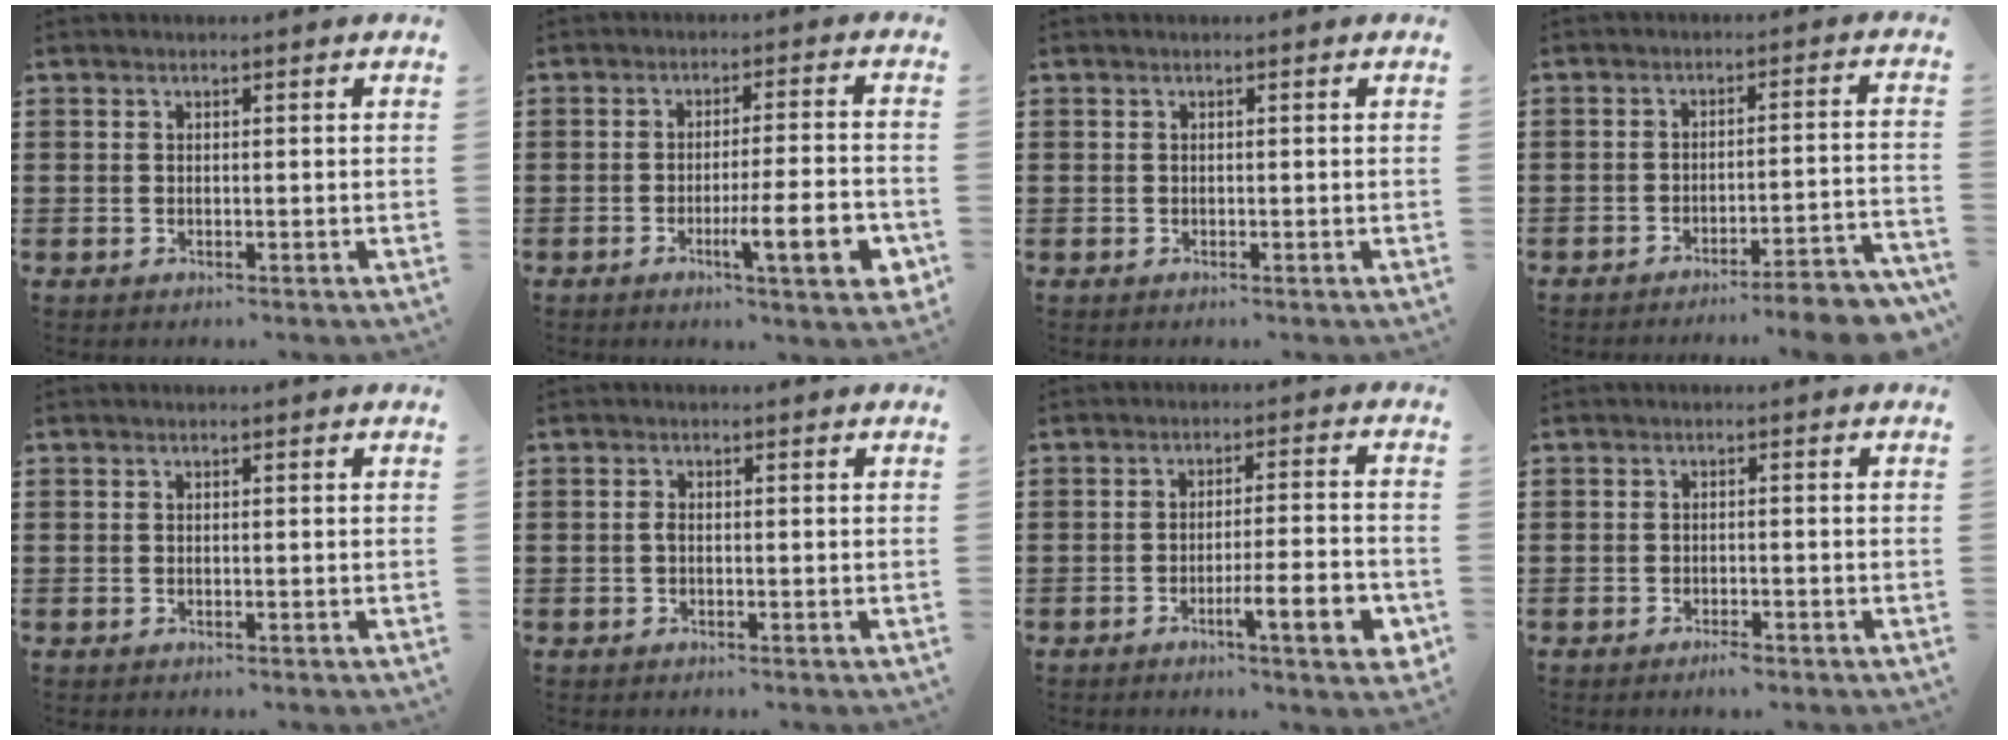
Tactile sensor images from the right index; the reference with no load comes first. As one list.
[{"total": 9.5, "force": [-3.3, 1.3, 8.8], "torque": [-0.132, -0.008, -0.053]}, {"total": 0.0}, {"total": 5.1, "force": [-4.6, -0.2, 2.1], "torque": [-0.034, -0.012, -0.089]}, {"total": 0.0}, {"total": 0.5, "force": [-0.2, 0.2, 0.4], "torque": [-0.019, -0.004, -0.005]}, {"total": 7.8, "force": [-3.3, 1.2, 7.0], "torque": [-0.102, -0.006, -0.056]}, {"total": 1.7, "force": [-1.3, 0.2, 1.0], "torque": [-0.020, -0.003, -0.024]}]